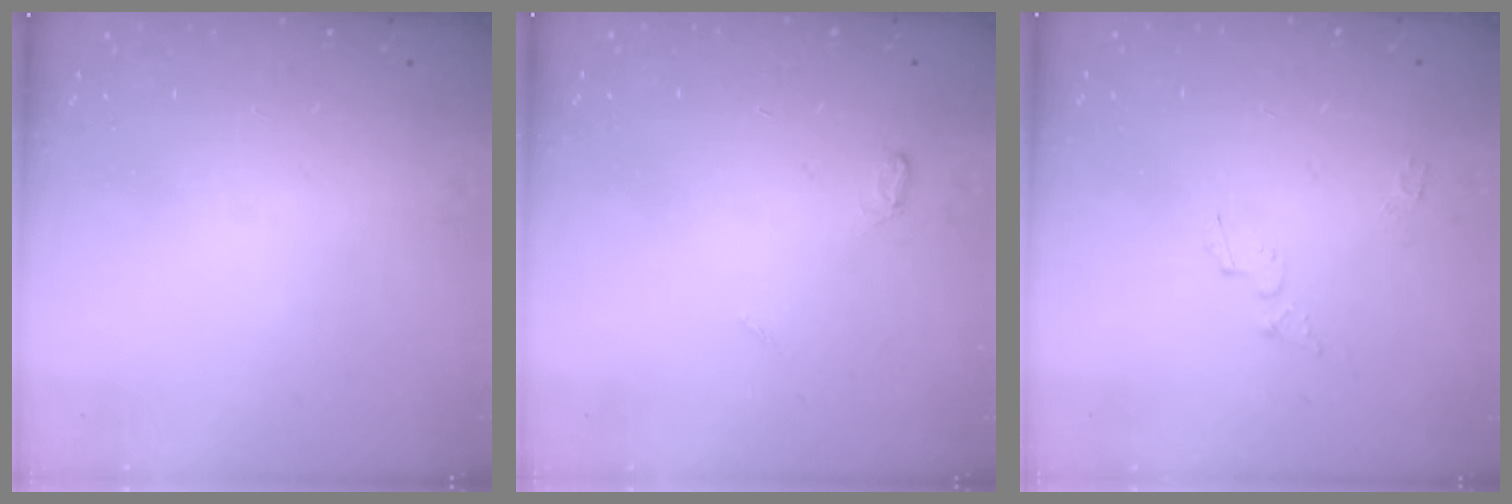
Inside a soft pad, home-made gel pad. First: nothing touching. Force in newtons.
{"total": 4.7, "press": 4.7, "slide": 0.5}
{"total": 3.8, "press": 3.8, "slide": 0.4}